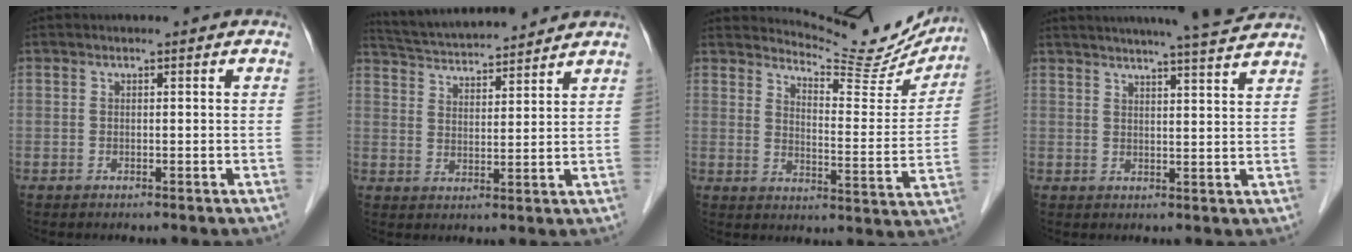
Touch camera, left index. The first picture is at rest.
{"total": 12.6, "force": [11.8, 1.0, 4.2], "torque": [-0.083, 0.019, 0.191]}
{"total": 14.4, "force": [14.0, 2.4, 2.8], "torque": [-0.034, -0.051, 0.168]}
{"total": 11.8, "force": [10.6, -0.3, 5.2], "torque": [-0.083, 0.005, 0.129]}